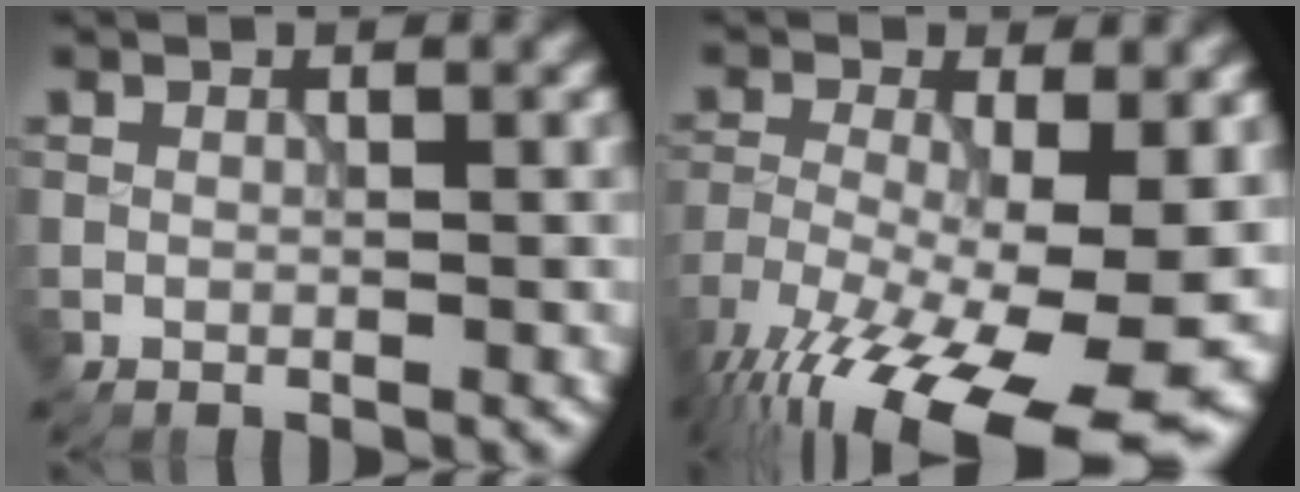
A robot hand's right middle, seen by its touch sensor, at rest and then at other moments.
{"total": 16.6, "force": [-8.5, 5.7, 13.1], "torque": [-0.244, -0.029, -0.126]}